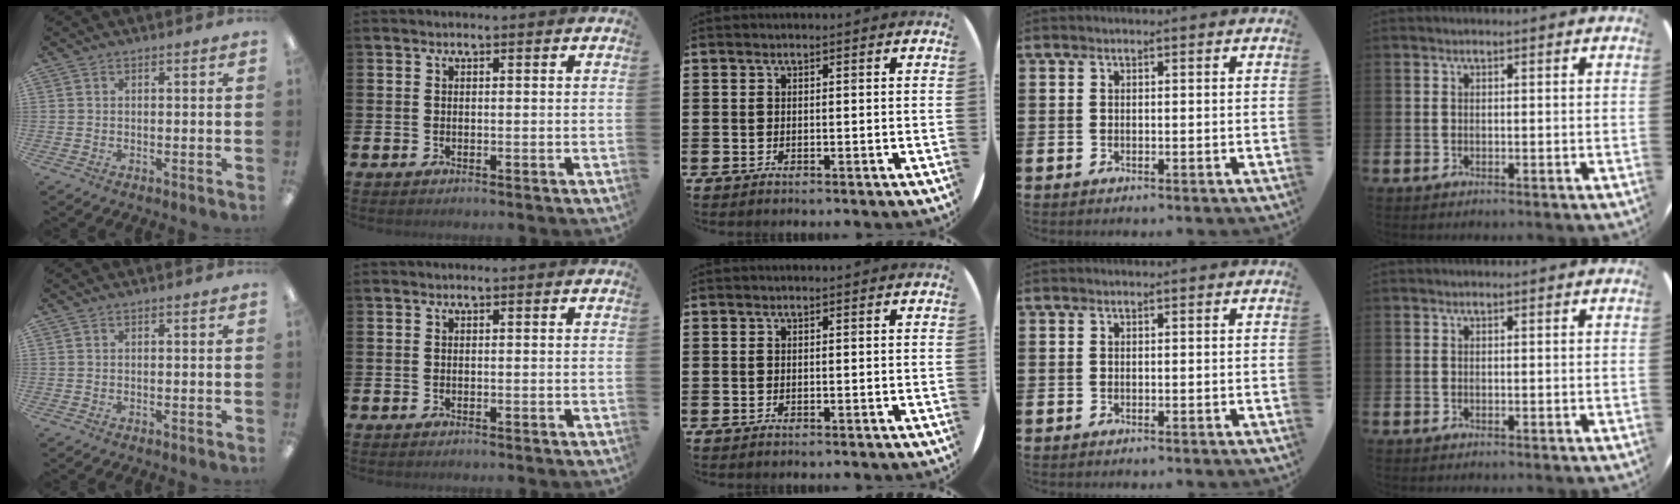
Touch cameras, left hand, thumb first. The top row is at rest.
{}